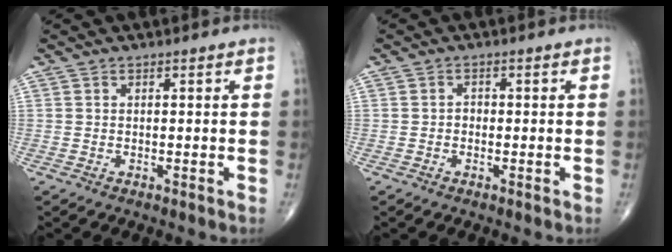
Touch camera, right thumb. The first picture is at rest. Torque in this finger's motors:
{"motor_torque": [0.33, -0.03, 0.31, 0.06, -0.03]}